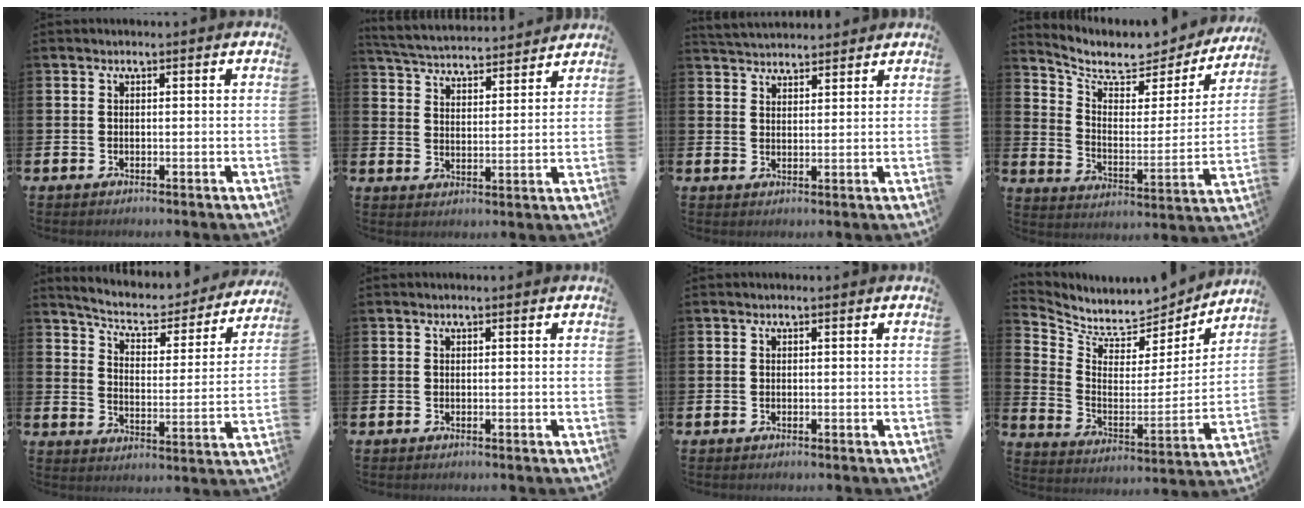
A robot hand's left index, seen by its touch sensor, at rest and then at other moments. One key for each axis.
{"total": 4.9, "fx": 4.8, "fy": 0.6, "fz": 0.4, "tx": -0.029, "ty": -0.039, "tz": 0.082}
{"total": 3.7, "fx": 3.6, "fy": 0.7, "fz": 0.0, "tx": -0.005, "ty": -0.019, "tz": 0.065}
{"total": 7.5, "fx": 6.5, "fy": 3.0, "fz": 2.3, "tx": -0.074, "ty": -0.053, "tz": 0.107}
{"total": 5.9, "fx": 5.4, "fy": 1.7, "fz": 1.7, "tx": -0.053, "ty": -0.045, "tz": 0.085}
{"total": 0.0}
{"total": 0.0}
{"total": 6.7, "fx": 6.3, "fy": 2.2, "fz": 0.7, "tx": -0.044, "ty": -0.060, "tz": 0.104}